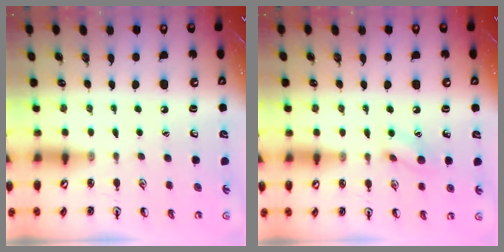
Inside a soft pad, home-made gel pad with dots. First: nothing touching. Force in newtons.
{"total": 7.2, "press": 7.2, "slide": 1.0}